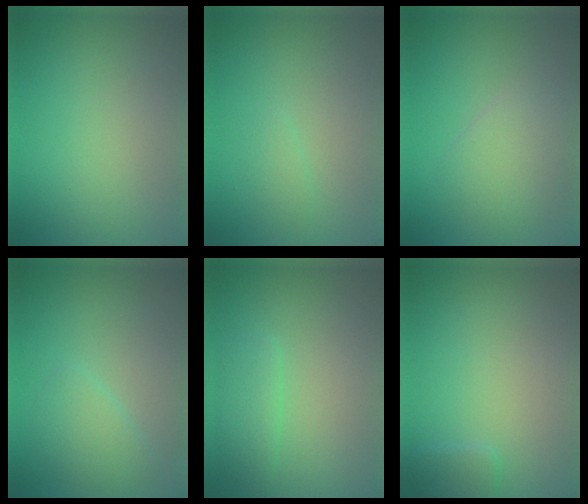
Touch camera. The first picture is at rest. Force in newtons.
{"total": 0.8, "press": 0.8, "slide": 0.0}
{"total": 2.6, "press": 2.6, "slide": 0.1}
{"total": 2.2, "press": 2.1, "slide": 0.1}
{"total": 1.9, "press": 1.9, "slide": 0.2}
{"total": 1.2, "press": 1.2, "slide": 0.1}